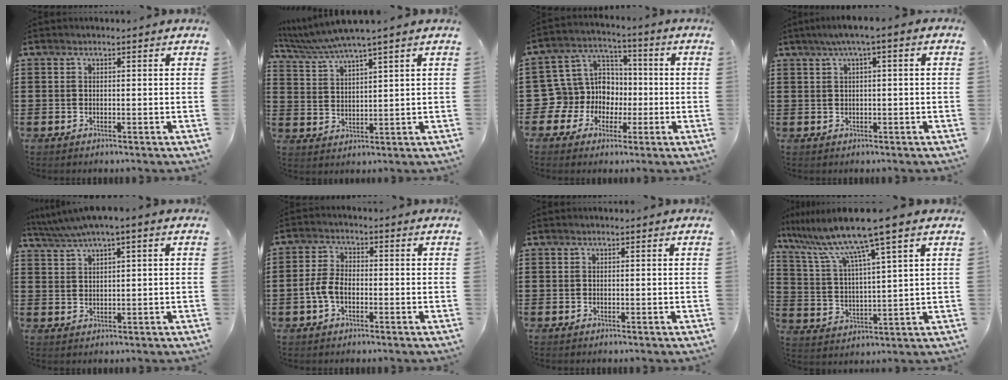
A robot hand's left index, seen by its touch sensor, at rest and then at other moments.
{"total": 4.6, "force": [4.1, -0.5, 2.1], "torque": [-0.053, -0.020, 0.070]}
{"total": 9.7, "force": [-1.0, 9.4, 2.3], "torque": [-0.111, -0.004, -0.019]}
{"total": 2.4, "force": [0.0, 0.1, 2.4], "torque": [-0.042, 0.000, -0.003]}
{"total": 2.2, "force": [1.2, 0.0, 1.8], "torque": [-0.036, 0.003, 0.022]}
{"total": 4.6, "force": [-1.4, 2.6, 3.6], "torque": [-0.092, -0.002, -0.033]}
{"total": 0.0}
{"total": 10.6, "force": [8.3, -0.7, 6.6], "torque": [-0.158, -0.044, 0.133]}